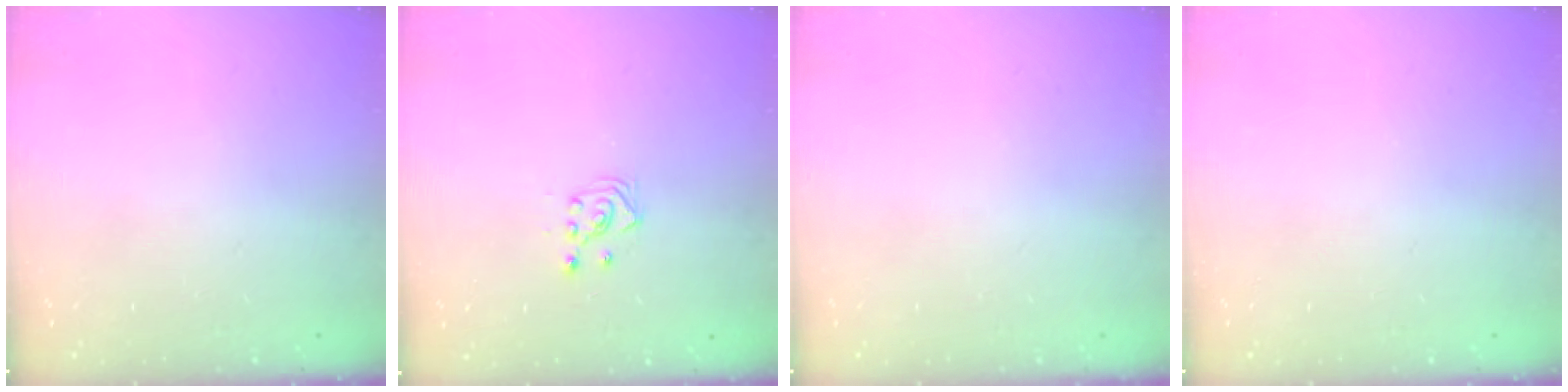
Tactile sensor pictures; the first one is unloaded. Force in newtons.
{"total": 3.0, "press": 2.8, "slide": 1.0}
{"total": 0.0}
{"total": 0.0}